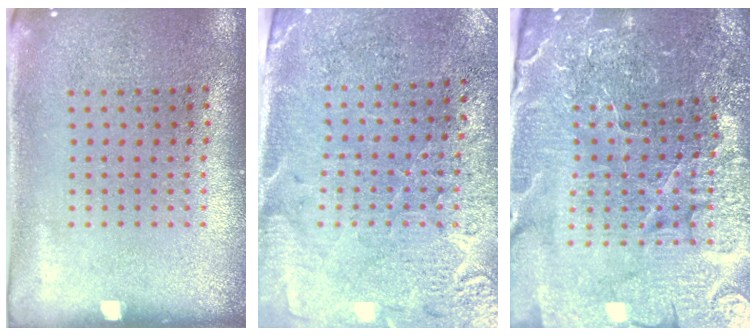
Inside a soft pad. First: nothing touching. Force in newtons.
{"total": 2.8, "press": 2.5, "slide": 1.1}
{"total": 5.1, "press": 4.9, "slide": 1.6}